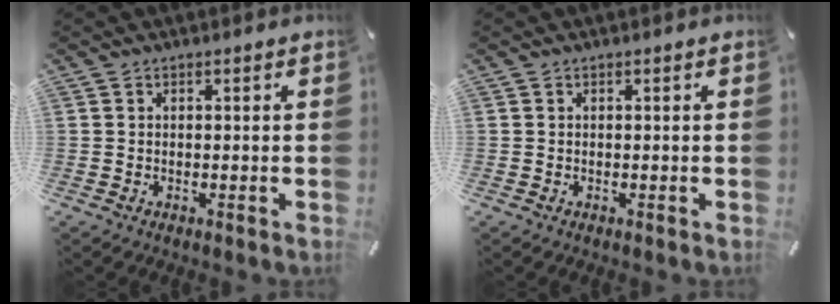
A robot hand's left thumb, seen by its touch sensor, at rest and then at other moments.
{"total": 0.0}